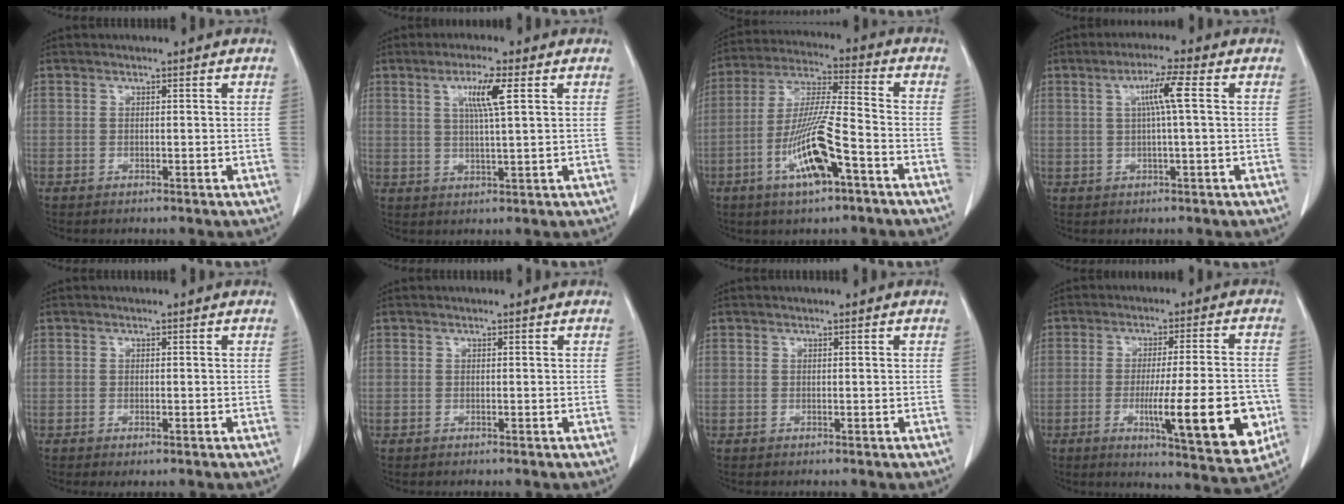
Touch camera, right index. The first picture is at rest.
{"total": 5.6, "force": [2.0, -0.1, 5.2], "torque": [-0.094, -0.001, 0.036]}
{"total": 12.8, "force": [-5.5, 1.6, 11.4], "torque": [-0.226, -0.007, -0.100]}
{"total": 4.9, "force": [1.0, -0.5, 4.8], "torque": [-0.088, 0.007, 0.019]}
{"total": 0.9, "force": [-0.5, 0.3, 0.7], "torque": [-0.013, -0.003, -0.005]}
{"total": 0.0}
{"total": 0.0}
{"total": 16.0, "force": [-4.3, 1.9, 15.3], "torque": [-0.204, -0.015, -0.054]}